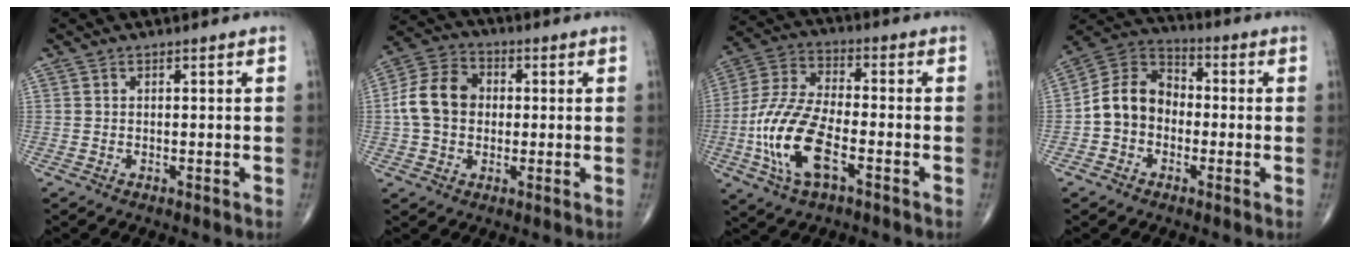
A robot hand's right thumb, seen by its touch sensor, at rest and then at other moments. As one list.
[{"total": 10.6, "force": [0.2, 8.3, 6.5], "torque": [-0.111, 0.027, -0.006]}, {"total": 15.4, "force": [-4.9, 6.7, 12.9], "torque": [-0.277, 0.020, -0.095]}, {"total": 10.6, "force": [-1.8, 8.5, 6.0], "torque": [-0.091, 0.041, -0.048]}]